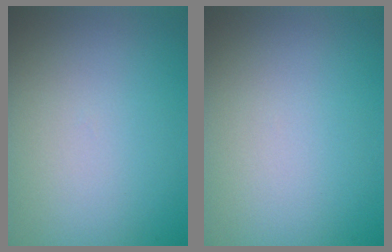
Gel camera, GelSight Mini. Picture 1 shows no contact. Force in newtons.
{"total": 0.0}